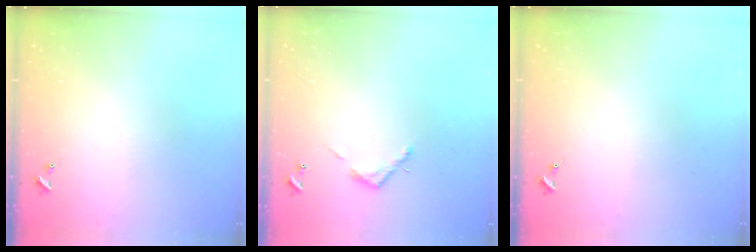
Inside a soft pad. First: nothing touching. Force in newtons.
{"total": 3.6, "press": 3.6, "slide": 0.2}
{"total": 0.0}